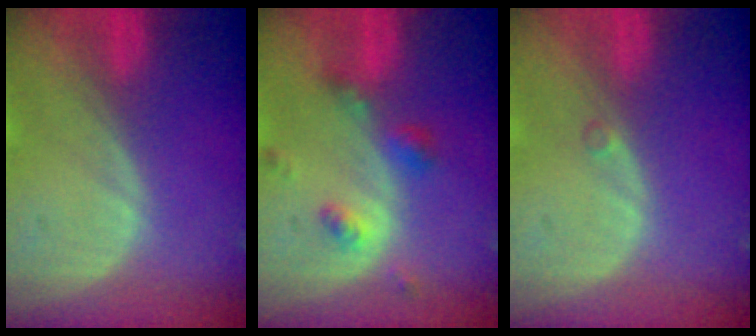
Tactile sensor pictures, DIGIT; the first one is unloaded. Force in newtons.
{"total": 4.9, "press": 4.4, "slide": 2.3}
{"total": 0.5, "press": 0.5, "slide": 0.2}